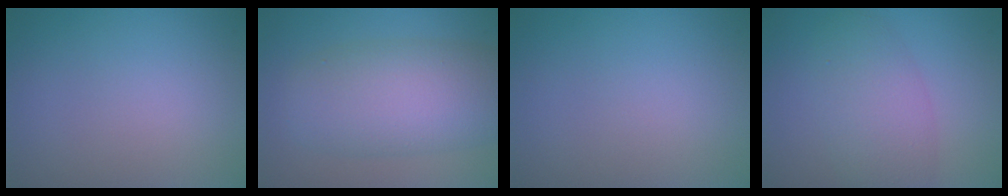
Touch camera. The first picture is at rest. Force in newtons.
{"total": 8.0, "press": 8.0, "slide": 0.5}
{"total": 0.0}
{"total": 5.1, "press": 5.1, "slide": 0.1}